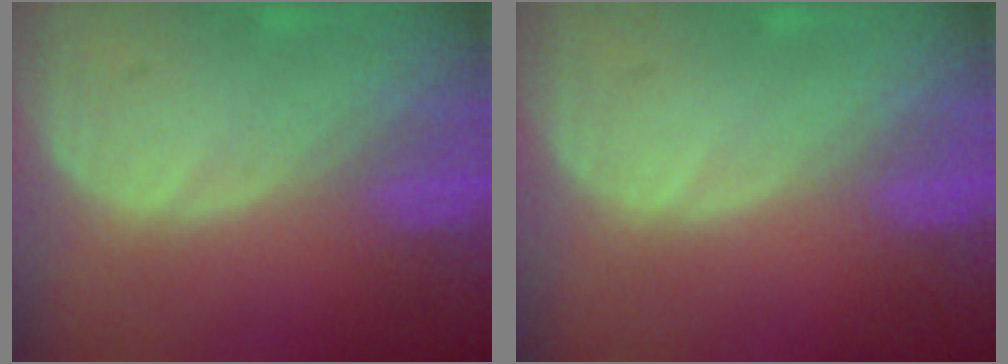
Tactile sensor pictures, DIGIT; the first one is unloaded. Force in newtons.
{"total": 0.0}